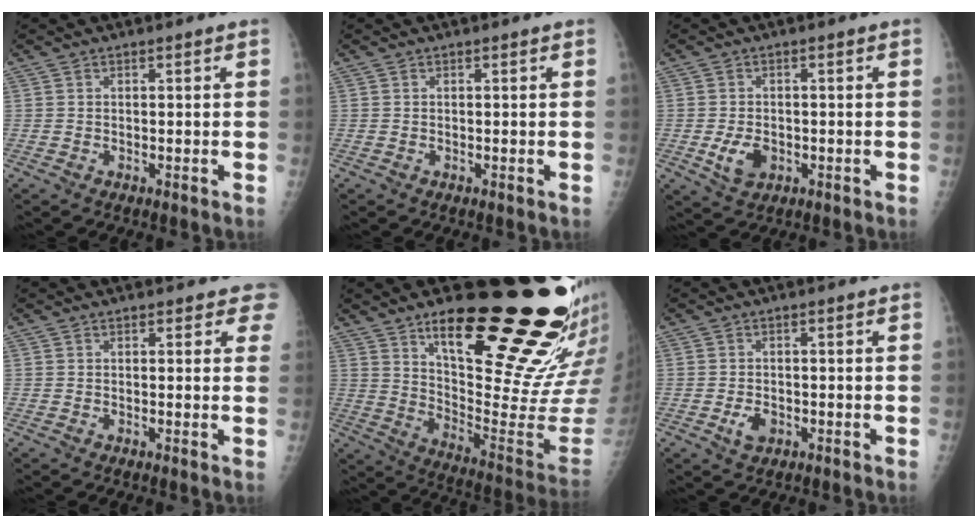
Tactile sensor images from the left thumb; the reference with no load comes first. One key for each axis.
{"total": 0.0}
{"total": 4.6, "fx": -1.2, "fy": 3.2, "fz": 3.1, "tx": -0.052, "ty": -0.001, "tz": -0.015}
{"total": 2.9, "fx": 2.3, "fy": 1.4, "fz": 0.9, "tx": 0.023, "ty": -0.006, "tz": 0.011}
{"total": 28.8, "fx": 18.3, "fy": 7.4, "fz": 21.0, "tx": -0.259, "ty": -0.105, "tz": 0.286}
{"total": 2.8, "fx": -1.0, "fy": 1.9, "fz": 1.9, "tx": -0.030, "ty": 0.001, "tz": -0.013}